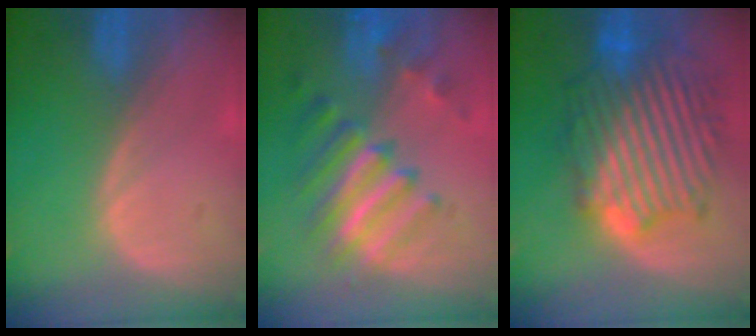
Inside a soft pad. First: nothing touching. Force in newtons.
{"total": 9.5, "press": 8.4, "slide": 4.5}
{"total": 13.2, "press": 13.2, "slide": 1.0}